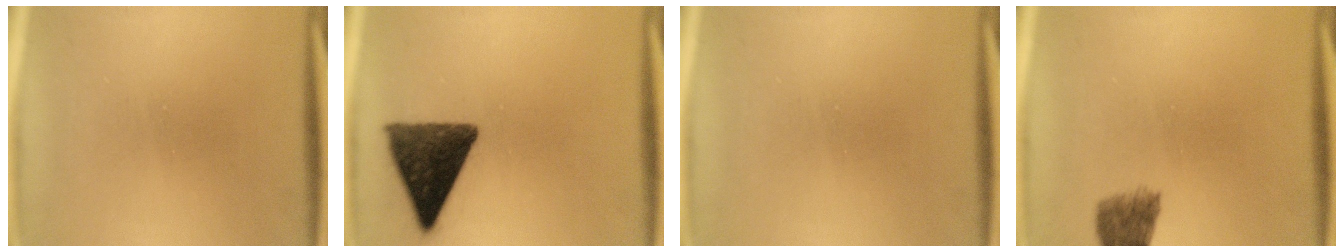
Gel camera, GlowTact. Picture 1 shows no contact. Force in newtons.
{"total": 12.6}
{"total": 0.0}
{"total": 4.5}